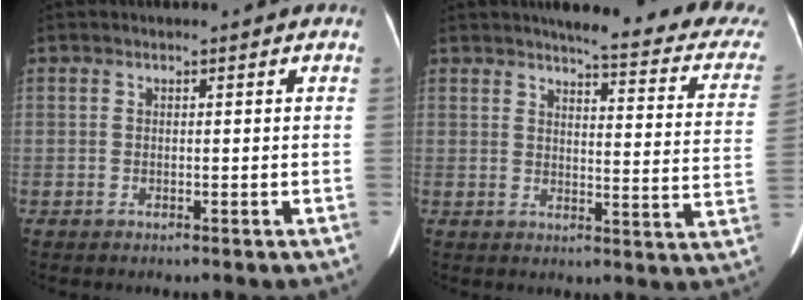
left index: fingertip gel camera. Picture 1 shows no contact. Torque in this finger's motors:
{"motor_torque": [0.68, -1.18, 0.17, 0.07]}